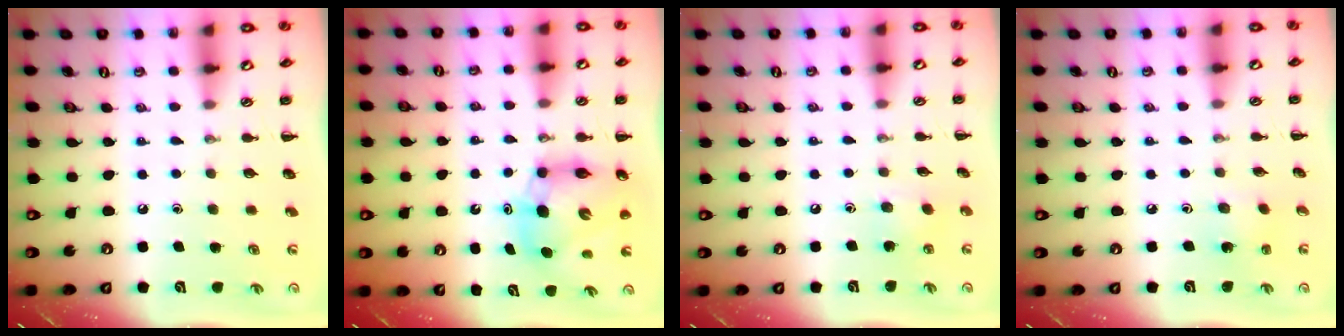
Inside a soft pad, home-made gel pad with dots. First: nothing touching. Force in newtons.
{"total": 9.4, "press": 9.0, "slide": 2.7}
{"total": 5.4, "press": 5.2, "slide": 1.4}
{"total": 2.3, "press": 2.1, "slide": 0.8}